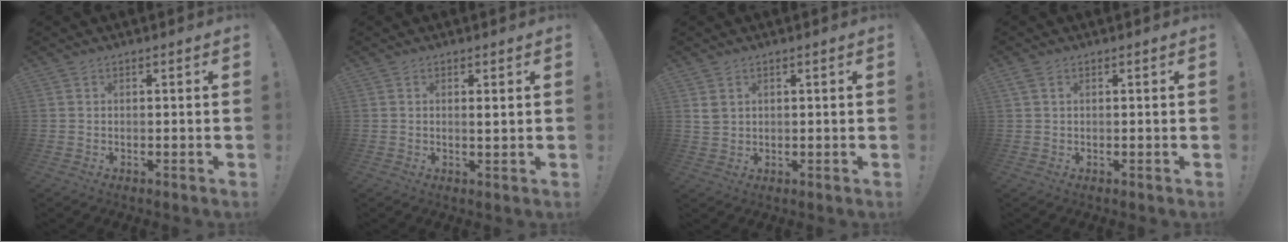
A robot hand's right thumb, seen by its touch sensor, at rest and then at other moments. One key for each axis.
{"total": 1.2, "fx": 0.4, "fy": 0.1, "fz": 1.1, "tx": -0.011, "ty": -0.007, "tz": 0.004}
{"total": 2.9, "fx": 1.5, "fy": 2.1, "fz": 1.2, "tx": -0.011, "ty": -0.007, "tz": 0.029}
{"total": 0.9, "fx": 0.4, "fy": 0.3, "fz": 0.8, "tx": -0.024, "ty": 0.004, "tz": 0.009}